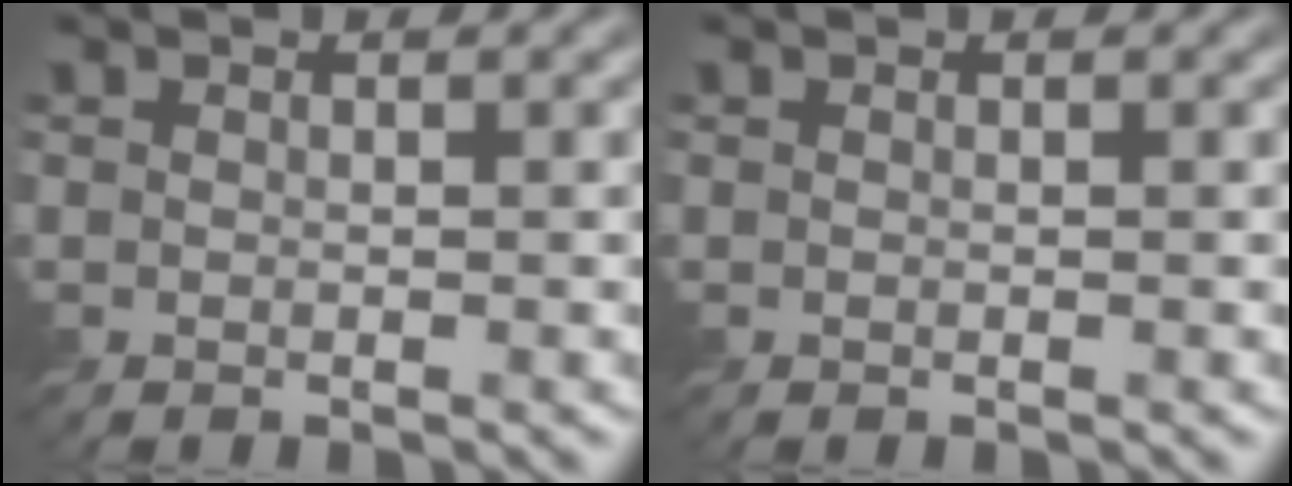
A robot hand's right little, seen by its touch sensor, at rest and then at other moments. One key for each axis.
{"total": 0.0}